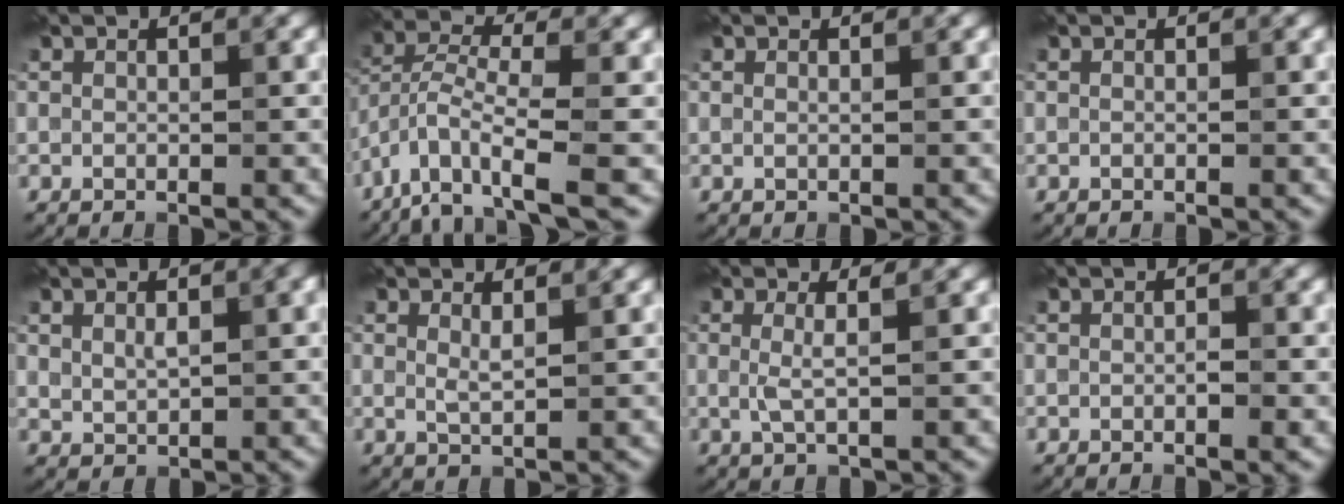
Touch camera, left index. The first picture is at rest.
{"total": 5.8, "force": [-3.2, 1.8, 4.4], "torque": [-0.086, 0.010, -0.072]}
{"total": 1.0, "force": [0.5, 0.6, 0.6], "torque": [0.004, -0.002, -0.002]}
{"total": 0.5, "force": [0.0, 0.3, 0.4], "torque": [-0.003, 0.000, -0.005]}
{"total": 1.5, "force": [1.2, 0.6, 0.7], "torque": [-0.022, 0.008, 0.024]}
{"total": 1.3, "force": [1.2, 0.1, 0.6], "torque": [-0.015, 0.003, 0.017]}
{"total": 1.6, "force": [0.7, 0.3, 1.4], "torque": [-0.036, 0.004, 0.006]}
{"total": 1.1, "force": [0.0, 0.2, 1.1], "torque": [-0.020, 0.001, 0.001]}